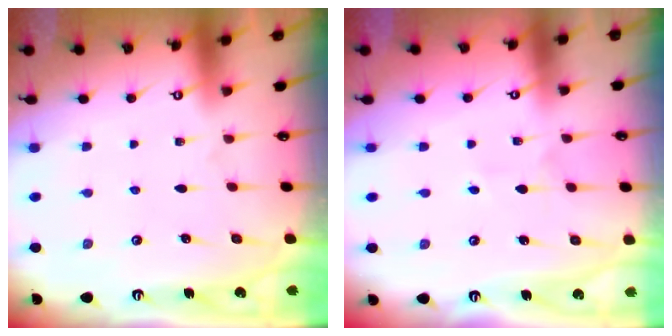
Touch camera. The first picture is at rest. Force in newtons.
{"total": 2.5, "press": 2.5, "slide": 0.3}